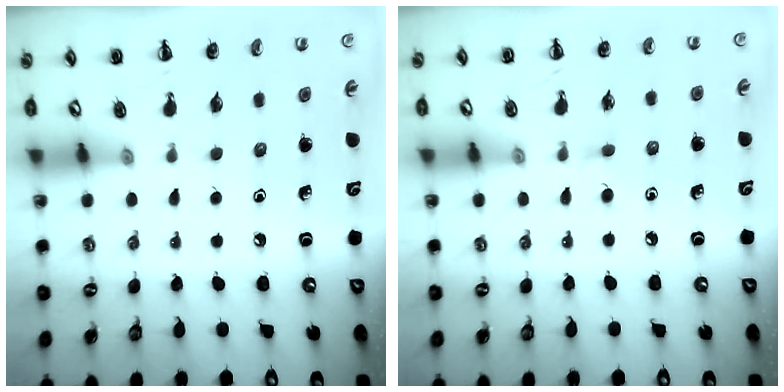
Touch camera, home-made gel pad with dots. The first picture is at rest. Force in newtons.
{"total": 3.2, "press": 3.1, "slide": 1.1}